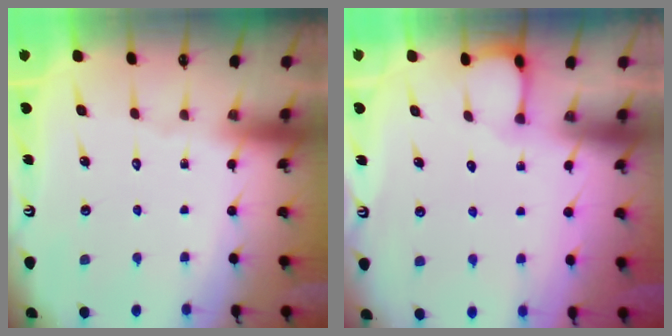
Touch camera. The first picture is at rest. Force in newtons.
{"total": 2.1, "press": 2.1, "slide": 0.2}